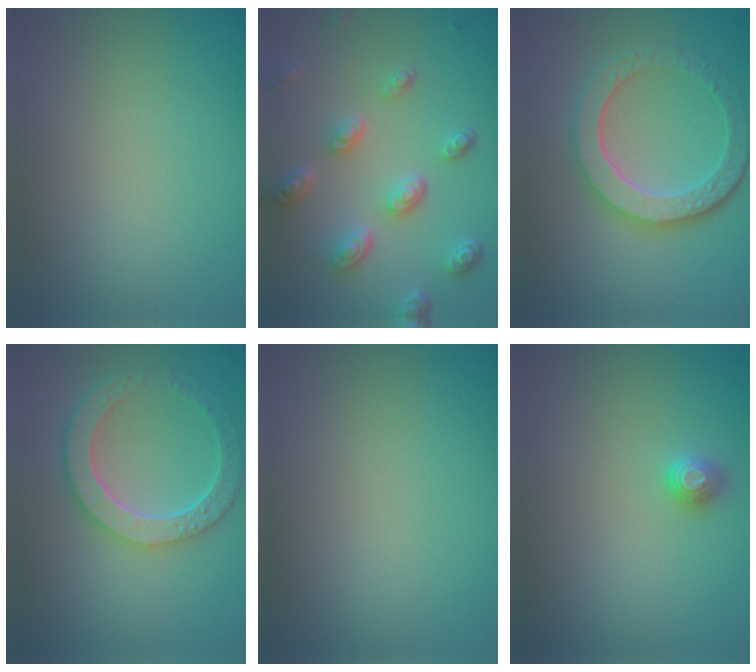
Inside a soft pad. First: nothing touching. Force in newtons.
{"total": 4.8, "press": 3.7, "slide": 3.0}
{"total": 6.3, "press": 4.6, "slide": 4.2}
{"total": 6.0, "press": 4.5, "slide": 4.0}
{"total": 0.0}
{"total": 1.0, "press": 1.0, "slide": 0.3}